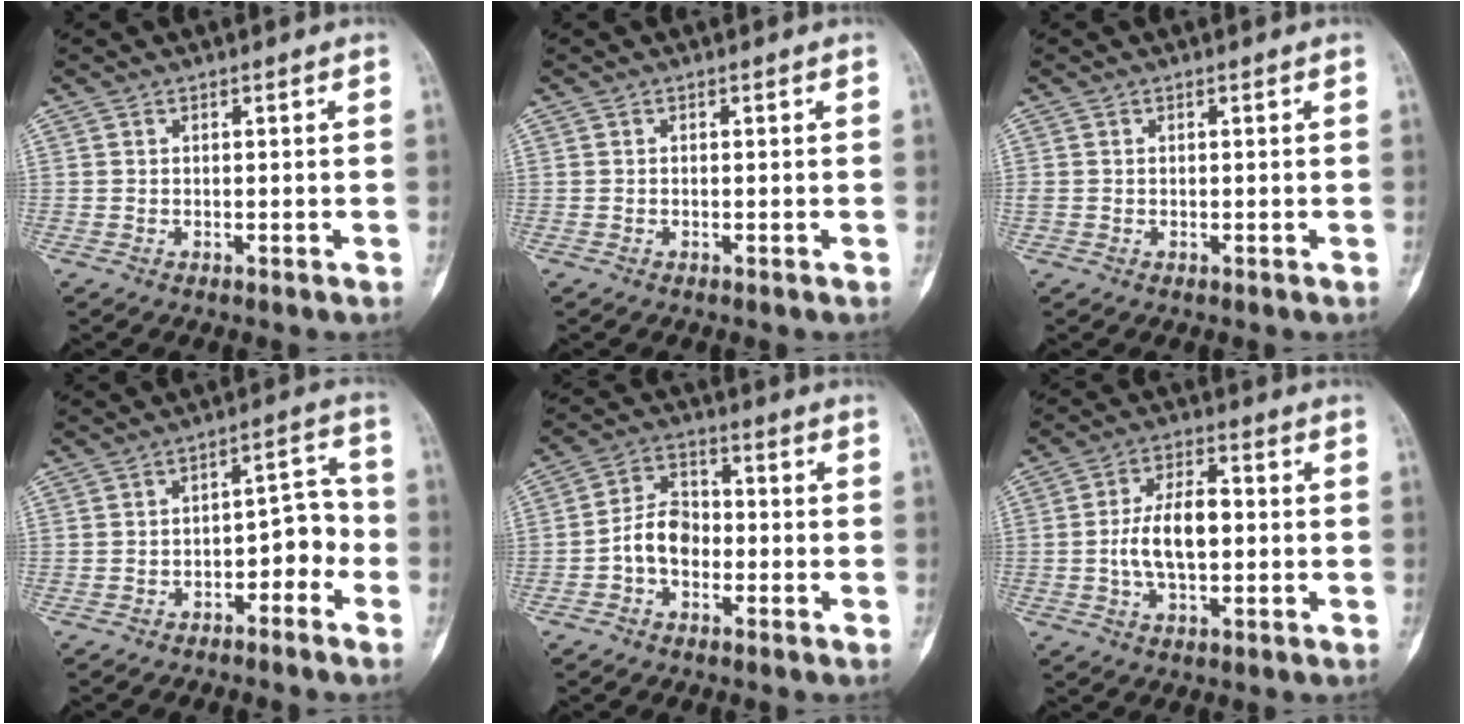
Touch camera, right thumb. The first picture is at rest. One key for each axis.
{"total": 0.0}
{"total": 0.8, "fx": 0.1, "fy": 0.7, "fz": 0.3, "tx": -0.003, "ty": 0.002, "tz": 0.002}
{"total": 8.0, "fx": -3.7, "fy": 4.6, "fz": 5.4, "tx": -0.050, "ty": 0.053, "tz": -0.055}
{"total": 7.2, "fx": -2.0, "fy": 5.1, "fz": 4.7, "tx": -0.068, "ty": 0.030, "tz": -0.049}
{"total": 9.6, "fx": -0.5, "fy": 4.9, "fz": 8.2, "tx": -0.146, "ty": 0.015, "tz": -0.011}